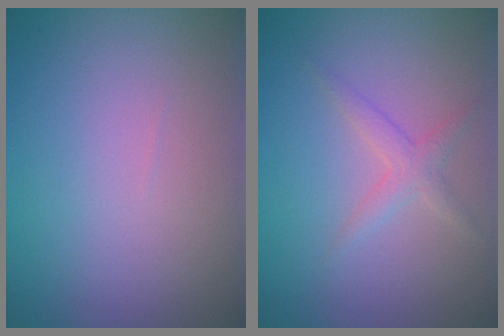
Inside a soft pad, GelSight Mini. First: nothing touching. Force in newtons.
{"total": 1.7, "press": 1.7, "slide": 0.1}